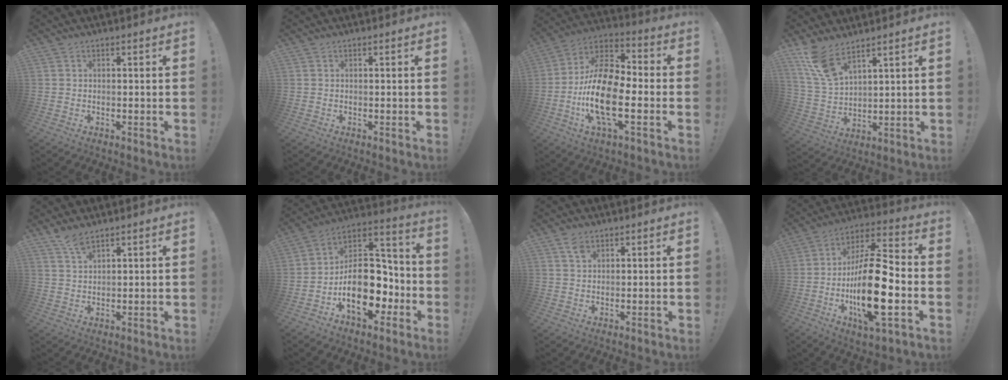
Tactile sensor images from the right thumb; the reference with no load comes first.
{"total": 0.0}
{"total": 20.0, "force": [-4.7, 10.0, 16.7], "torque": [-0.337, 0.023, -0.077]}
{"total": 10.2, "force": [7.6, 3.5, 5.9], "torque": [-0.114, -0.040, 0.149]}
{"total": 4.4, "force": [3.7, 0.9, 2.2], "torque": [-0.043, -0.021, 0.067]}
{"total": 20.2, "force": [-6.7, 12.9, 14.0], "torque": [-0.207, 0.029, -0.101]}
{"total": 3.2, "force": [2.1, 1.7, 1.6], "torque": [-0.020, -0.010, 0.038]}
{"total": 22.9, "force": [-4.7, 7.3, 21.2], "torque": [-0.400, 0.008, -0.081]}